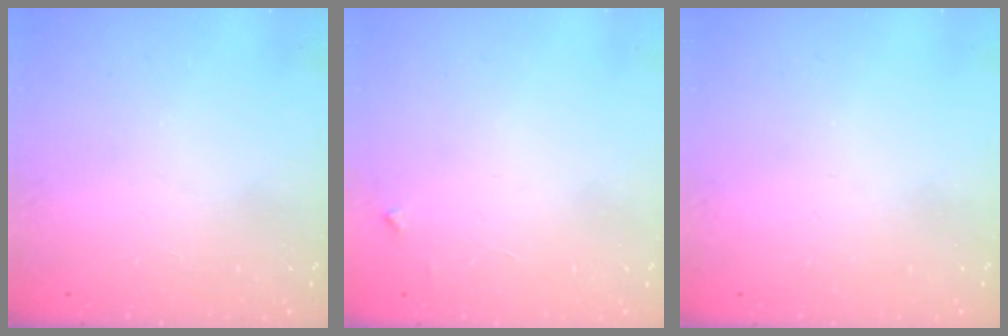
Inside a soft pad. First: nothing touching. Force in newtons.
{"total": 3.3, "press": 3.3, "slide": 0.4}
{"total": 0.0}